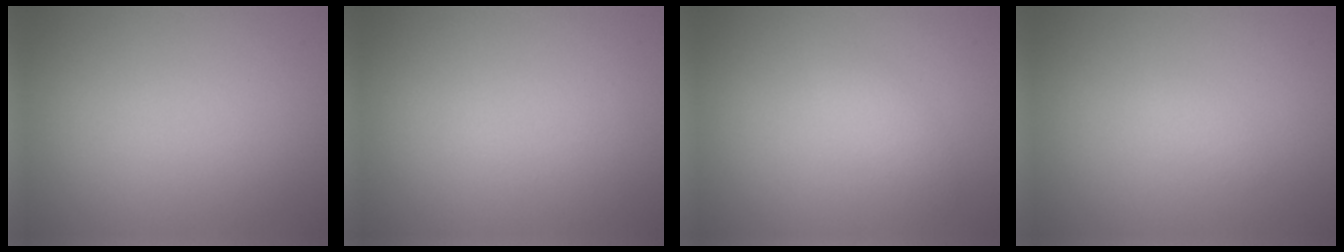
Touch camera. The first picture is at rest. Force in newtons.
{"total": 0.0}
{"total": 1.4, "press": 1.4, "slide": 0.1}
{"total": 0.6, "press": 0.6, "slide": 0.0}